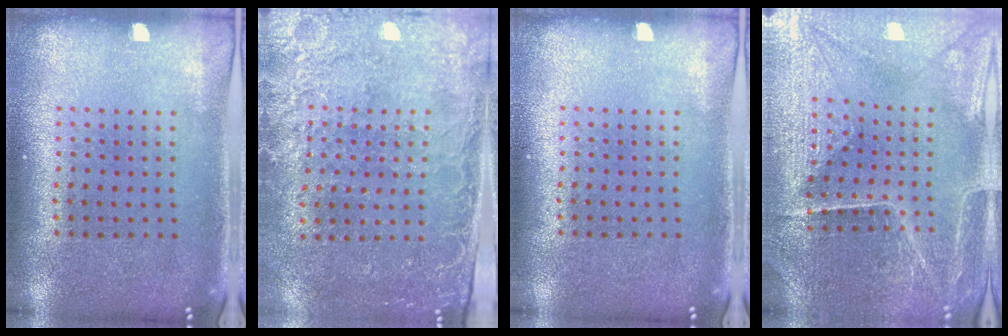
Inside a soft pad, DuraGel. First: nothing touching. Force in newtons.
{"total": 2.7, "press": 2.4, "slide": 1.2}
{"total": 0.0}
{"total": 3.4, "press": 3.4, "slide": 0.3}